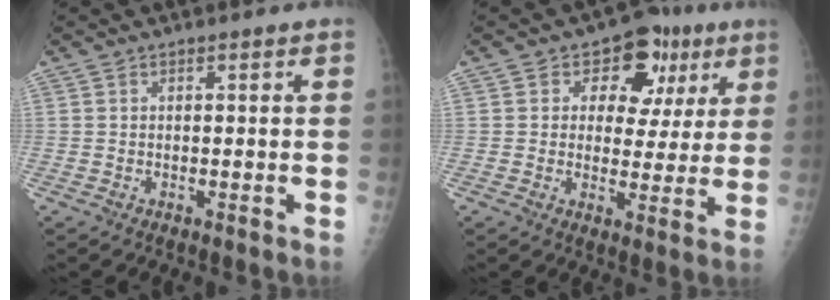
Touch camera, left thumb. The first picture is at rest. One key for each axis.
{"total": 11.6, "fx": 4.6, "fy": 8.3, "fz": 6.7, "tx": -0.033, "ty": 0.001, "tz": 0.058}